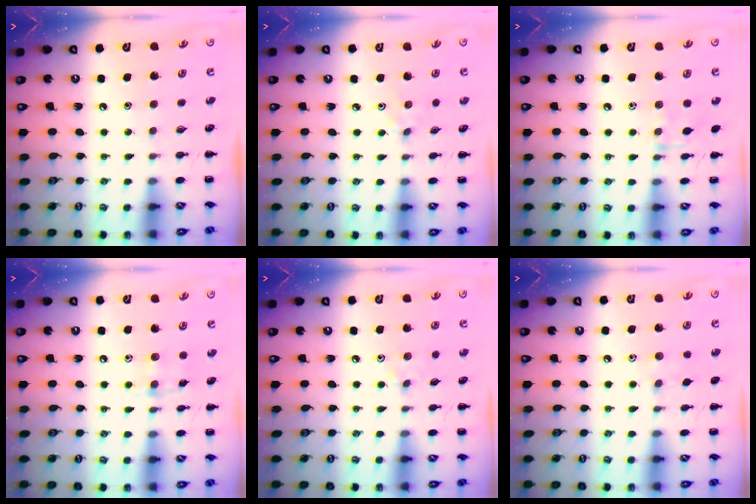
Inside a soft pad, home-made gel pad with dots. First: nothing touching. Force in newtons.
{"total": 1.9, "press": 1.8, "slide": 0.7}
{"total": 7.1, "press": 6.9, "slide": 1.6}
{"total": 5.2, "press": 5.1, "slide": 0.8}
{"total": 5.7, "press": 5.4, "slide": 1.8}
{"total": 4.9, "press": 4.5, "slide": 1.9}